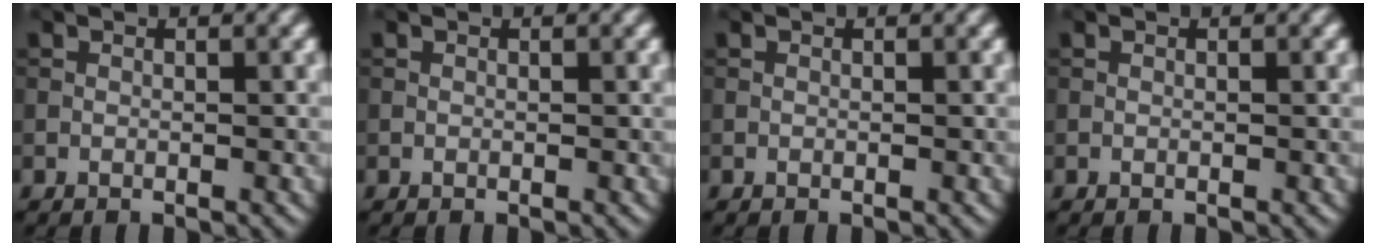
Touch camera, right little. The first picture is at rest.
{"total": 0.0}
{"total": 0.0}
{"total": 0.0}